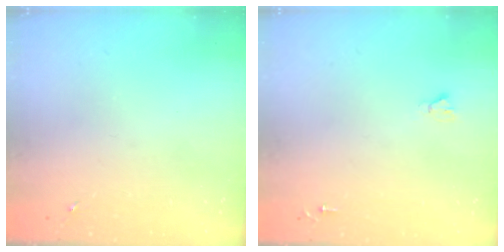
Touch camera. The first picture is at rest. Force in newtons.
{"total": 1.8, "press": 1.8, "slide": 0.1}